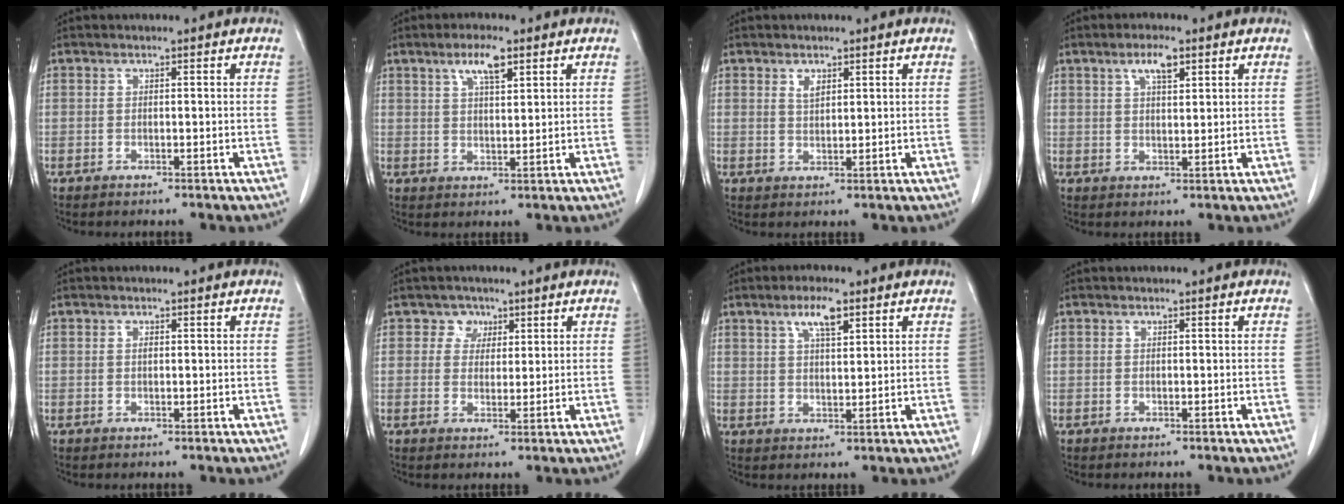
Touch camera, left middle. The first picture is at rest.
{"total": 4.9, "force": [2.9, 1.0, 3.8], "torque": [-0.075, 0.004, 0.052]}
{"total": 1.8, "force": [1.1, 0.8, 1.1], "torque": [-0.023, -0.002, 0.025]}
{"total": 3.9, "force": [2.3, 1.0, 3.1], "torque": [-0.060, 0.003, 0.041]}
{"total": 0.5, "force": [0.1, 0.3, 0.4], "torque": [-0.012, -0.001, 0.003]}
{"total": 2.7, "force": [1.5, 2.3, 0.1], "torque": [0.005, 0.000, 0.019]}
{"total": 4.9, "force": [2.9, 1.1, 3.9], "torque": [-0.075, 0.004, 0.052]}
{"total": 0.0}